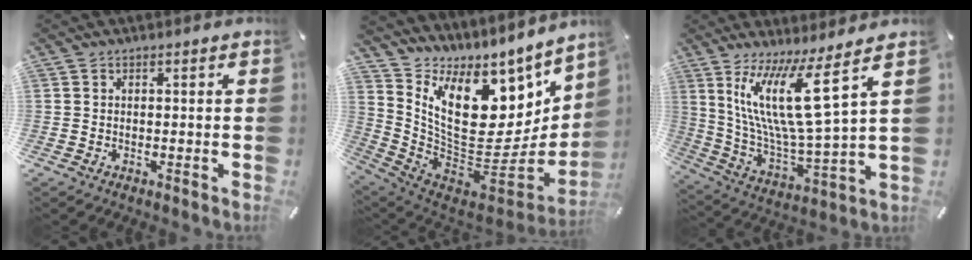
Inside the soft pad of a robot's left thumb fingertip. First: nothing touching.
{"total": 16.7, "force": [7.2, 10.9, 10.4], "torque": [-0.180, -0.098, 0.134]}
{"total": 17.3, "force": [8.6, 2.8, 14.7], "torque": [-0.308, -0.047, 0.133]}